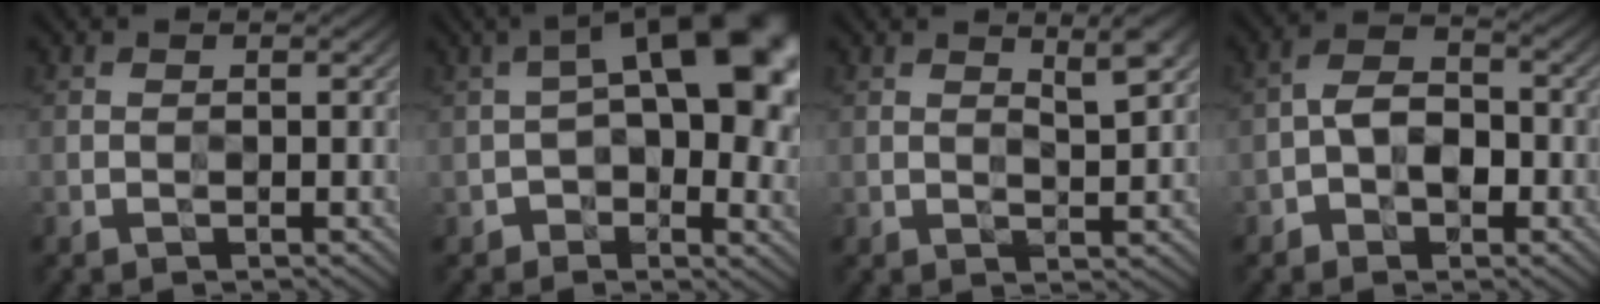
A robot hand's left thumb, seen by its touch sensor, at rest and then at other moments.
{"total": 13.9, "force": [1.0, 8.1, 11.2], "torque": [-0.118, 0.004, 0.013]}
{"total": 2.7, "force": [2.3, 0.2, 1.4], "torque": [-0.020, -0.001, 0.042]}
{"total": 3.5, "force": [-1.1, 2.4, 2.3], "torque": [-0.034, 0.015, -0.027]}